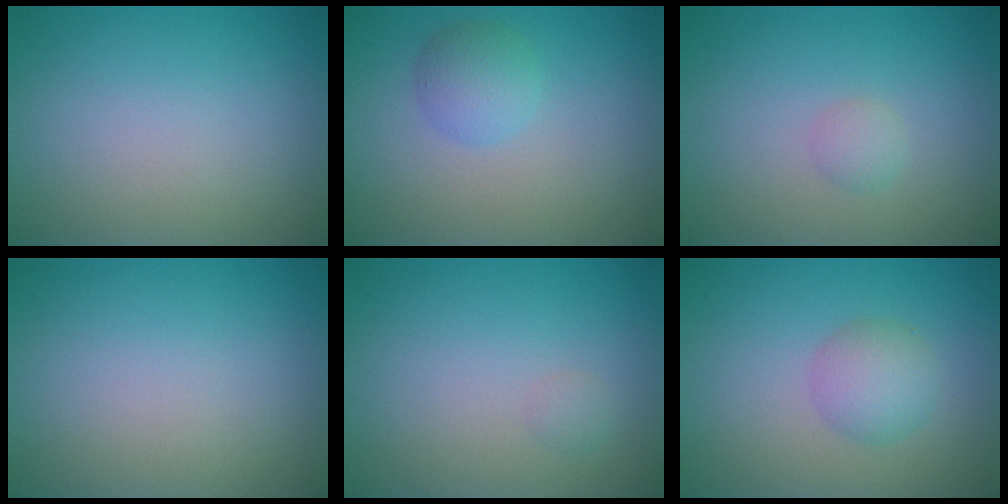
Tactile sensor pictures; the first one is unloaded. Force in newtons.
{"total": 2.4, "press": 2.4, "slide": 0.0}
{"total": 1.0, "press": 1.0, "slide": 0.0}
{"total": 0.0}
{"total": 0.6, "press": 0.6, "slide": 0.0}
{"total": 2.8, "press": 2.8, "slide": 0.0}